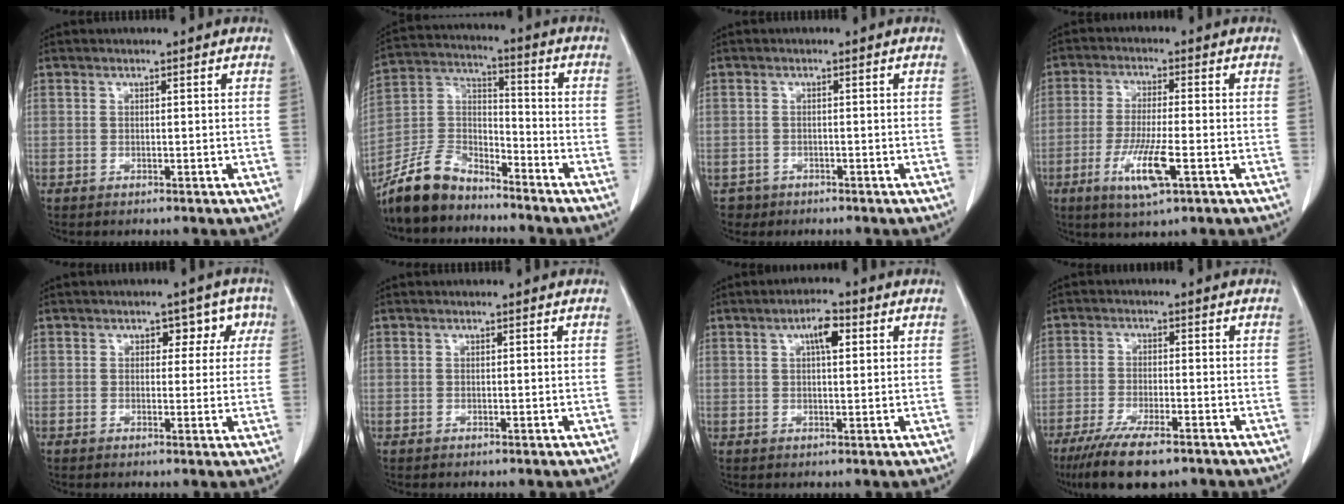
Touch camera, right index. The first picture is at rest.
{"total": 10.8, "force": [-9.6, 3.8, 3.0], "torque": [-0.076, 0.014, -0.186]}
{"total": 2.1, "force": [-1.1, 1.7, -0.3], "torque": [-0.004, 0.006, -0.020]}
{"total": 8.4, "force": [-3.3, 1.0, 7.7], "torque": [-0.149, -0.019, -0.057]}
{"total": 4.5, "force": [1.5, 3.2, 2.9], "torque": [-0.015, 0.024, 0.014]}
{"total": 0.0}
{"total": 4.0, "force": [1.5, 1.2, 3.5], "torque": [-0.062, 0.008, 0.024]}
{"total": 10.0, "force": [-7.3, 2.2, 6.5], "torque": [-0.110, -0.021, -0.116]}